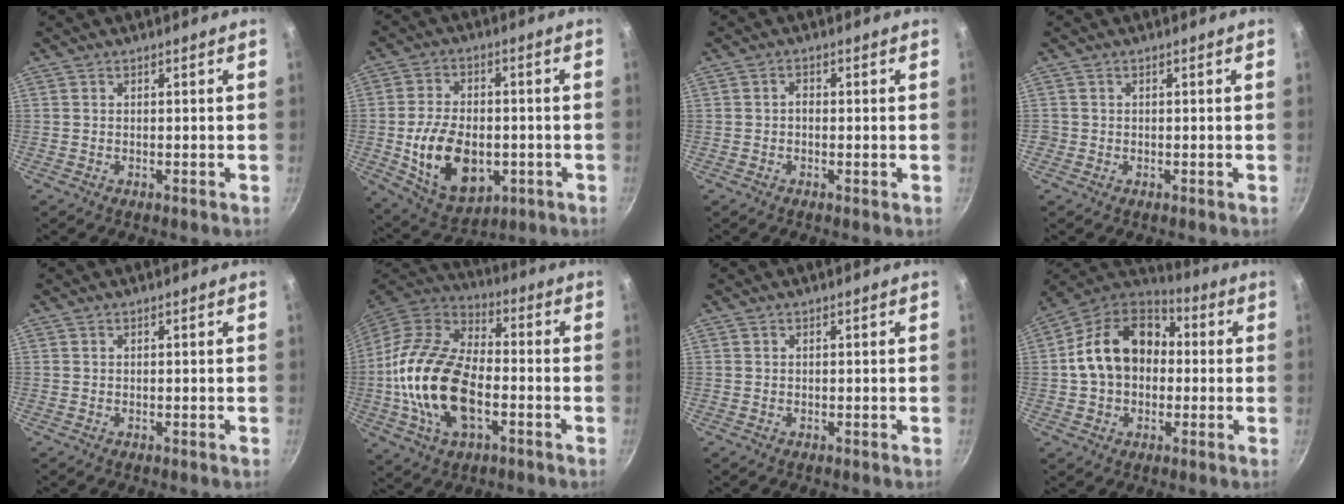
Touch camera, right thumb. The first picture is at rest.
{"total": 15.8, "force": [-3.0, 10.2, 11.7], "torque": [-0.186, 0.007, -0.032]}
{"total": 1.6, "force": [-0.3, 0.9, 1.2], "torque": [-0.025, 0.006, -0.010]}
{"total": 0.8, "force": [-0.3, 0.7, 0.1], "torque": [0.000, 0.001, -0.007]}
{"total": 0.0}
{"total": 21.8, "force": [-4.2, 12.6, 17.2], "torque": [-0.320, 0.031, -0.086]}
{"total": 0.0}
{"total": 17.5, "force": [0.8, 13.2, 11.6], "torque": [-0.173, 0.043, -0.001]}